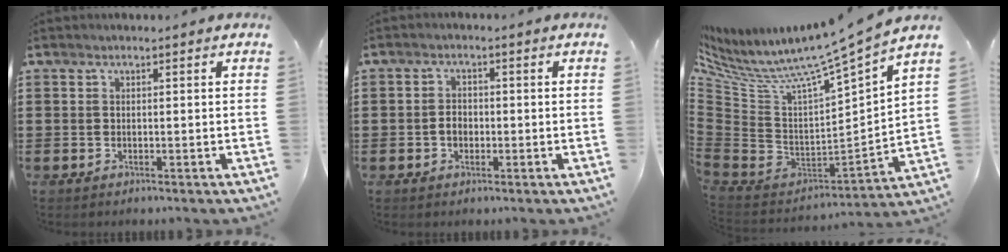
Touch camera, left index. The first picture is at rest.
{"total": 2.2, "force": [-0.5, 1.6, 1.4], "torque": [-0.029, 0.005, -0.011]}
{"total": 8.4, "force": [6.9, -0.2, 4.8], "torque": [-0.113, -0.066, 0.100]}